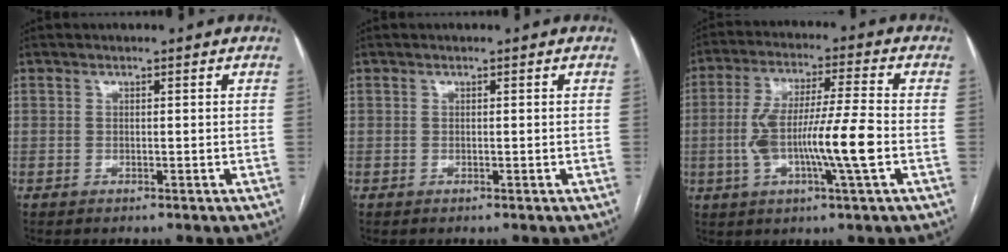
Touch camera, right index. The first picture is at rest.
{"total": 0.0}
{"total": 12.4, "force": [-2.4, 0.3, 12.1], "torque": [-0.234, 0.003, -0.048]}